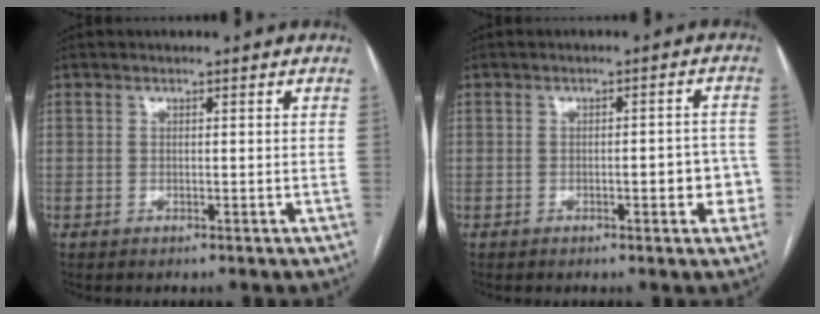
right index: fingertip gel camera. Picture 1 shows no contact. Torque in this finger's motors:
{"motor_torque": [0.81, -0.09, 0.31, 0.06]}